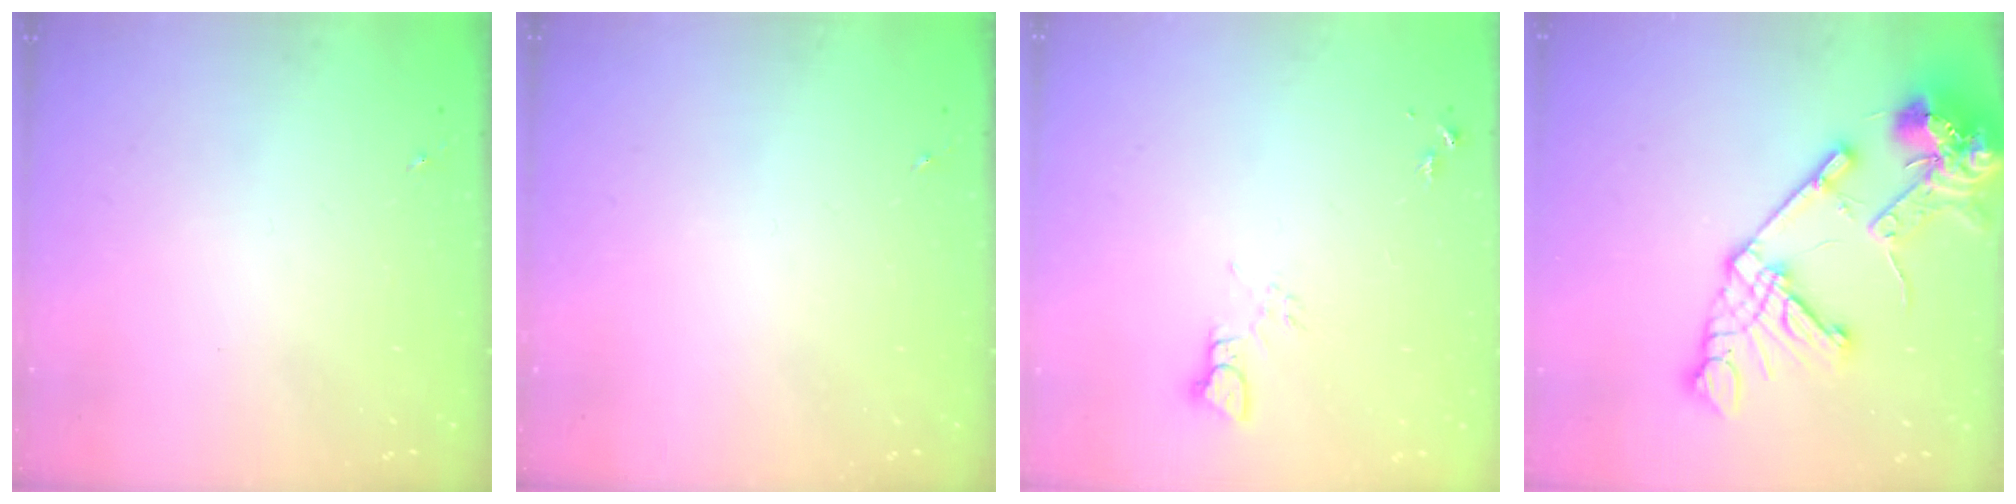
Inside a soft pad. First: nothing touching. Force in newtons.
{"total": 0.0}
{"total": 4.0, "press": 3.9, "slide": 0.3}
{"total": 20.8, "press": 20.7, "slide": 2.5}